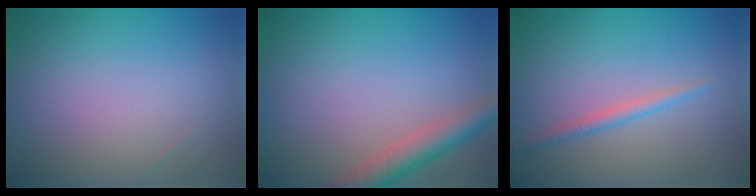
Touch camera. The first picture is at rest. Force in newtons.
{"total": 3.6, "press": 3.6, "slide": 0.3}
{"total": 1.2, "press": 1.2, "slide": 0.0}